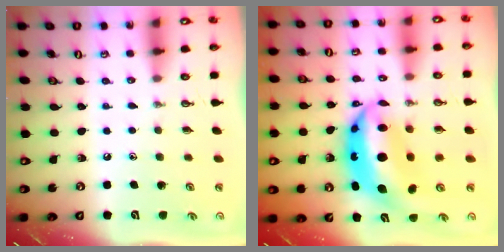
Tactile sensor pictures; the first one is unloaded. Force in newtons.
{"total": 13.1, "press": 13.0, "slide": 1.3}